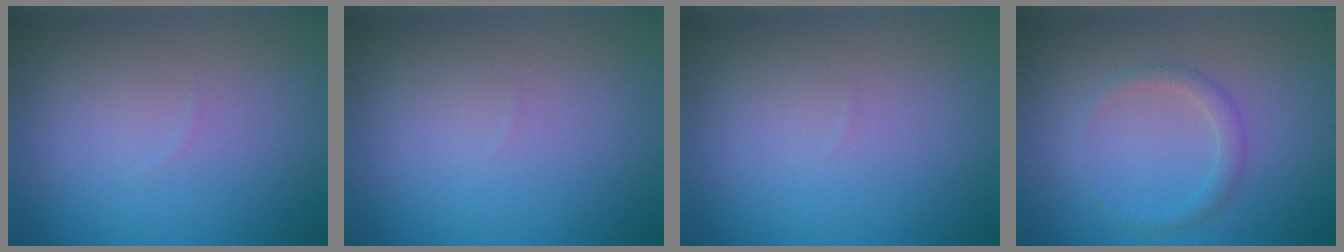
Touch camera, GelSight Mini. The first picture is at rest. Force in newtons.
{"total": 0.0}
{"total": 0.0}
{"total": 1.5, "press": 1.5, "slide": 0.0}